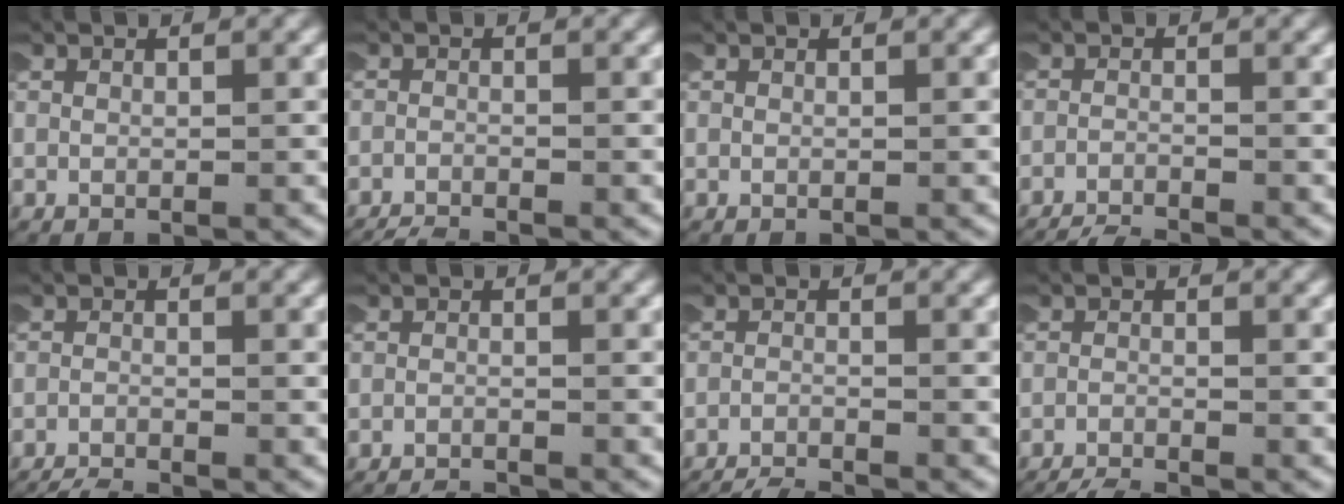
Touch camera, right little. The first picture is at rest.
{"total": 2.2, "force": [-2.2, 0.3, 0.1], "torque": [-0.008, -0.010, -0.034]}
{"total": 0.0}
{"total": 6.1, "force": [-6.0, 1.2, 0.6], "torque": [-0.015, -0.021, -0.089]}
{"total": 3.2, "force": [-3.2, 0.6, 0.4], "torque": [-0.013, -0.014, -0.048]}
{"total": 2.6, "force": [-2.6, 0.2, 0.0], "torque": [-0.008, -0.012, -0.039]}
{"total": 6.1, "force": [-5.9, 1.2, 0.6], "torque": [-0.016, -0.021, -0.089]}
{"total": 4.9, "force": [-4.8, 1.0, 0.6], "torque": [-0.016, -0.017, -0.072]}